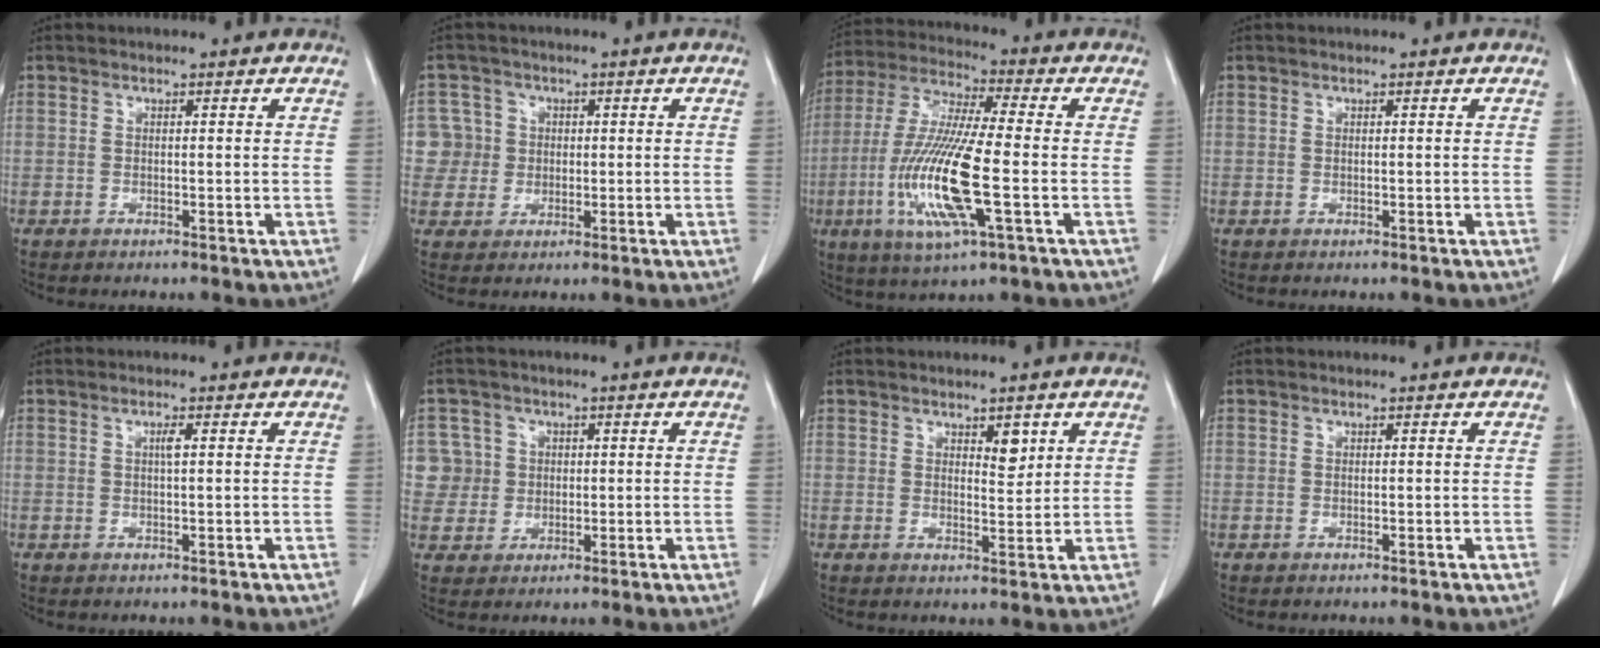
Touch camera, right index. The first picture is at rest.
{"total": 5.9, "force": [0.7, 5.8, -0.1], "torque": [0.012, 0.020, 0.016]}
{"total": 15.9, "force": [-3.9, 1.5, 15.4], "torque": [-0.324, -0.016, -0.074]}
{"total": 0.0}
{"total": 1.1, "force": [0.2, 0.0, 1.1], "torque": [-0.021, 0.002, 0.003]}
{"total": 6.8, "force": [1.3, 6.6, 0.1], "torque": [0.005, 0.024, 0.032]}
{"total": 2.6, "force": [1.4, 1.0, 1.9], "torque": [-0.029, -0.006, 0.025]}
{"total": 0.0}